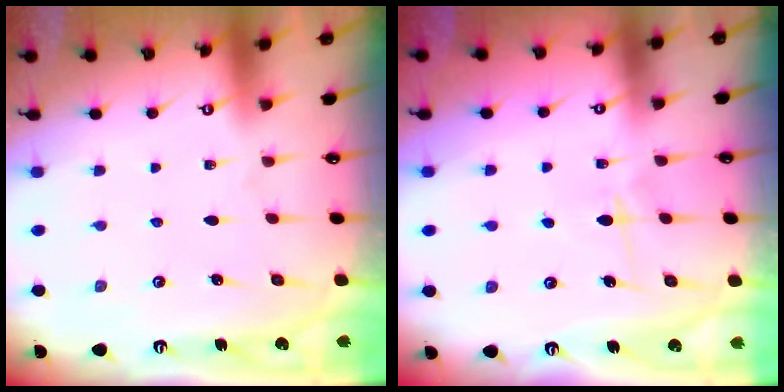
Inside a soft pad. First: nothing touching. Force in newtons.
{"total": 5.5, "press": 5.5, "slide": 0.8}